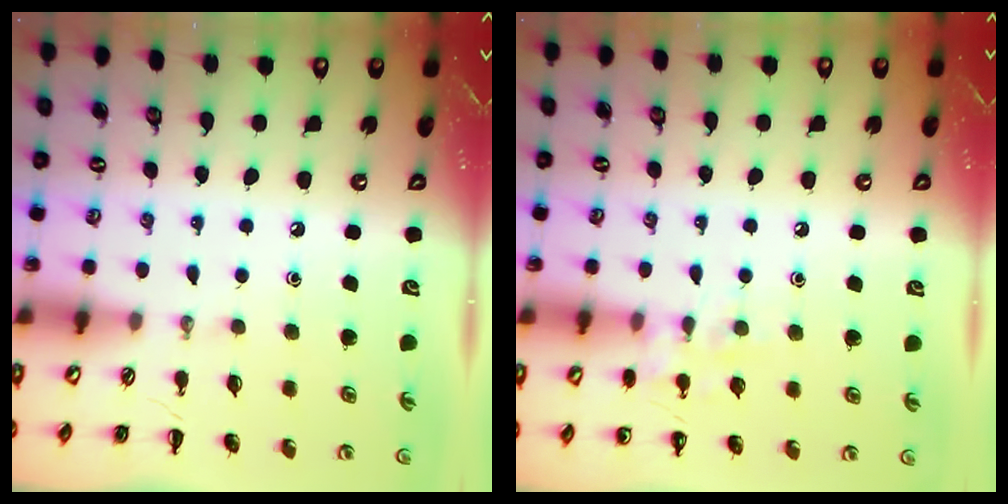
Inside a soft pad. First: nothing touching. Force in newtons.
{"total": 7.7, "press": 7.6, "slide": 1.3}